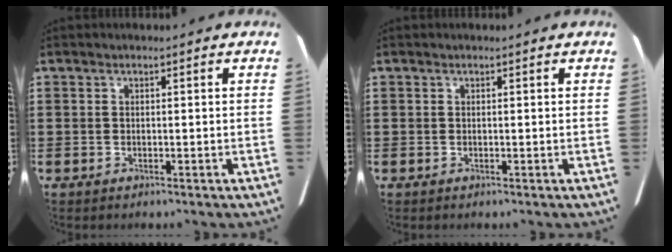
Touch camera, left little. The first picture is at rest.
{"total": 0.0}